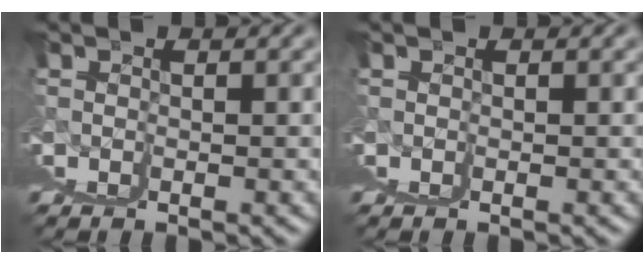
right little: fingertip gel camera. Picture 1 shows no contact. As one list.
[{"total": 0.0}]